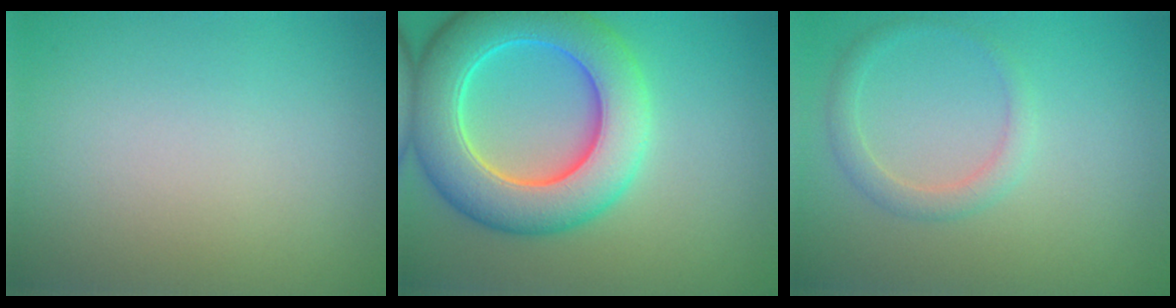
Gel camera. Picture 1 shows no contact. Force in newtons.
{"total": 9.5, "press": 9.5, "slide": 0.3}
{"total": 1.9, "press": 1.9, "slide": 0.1}